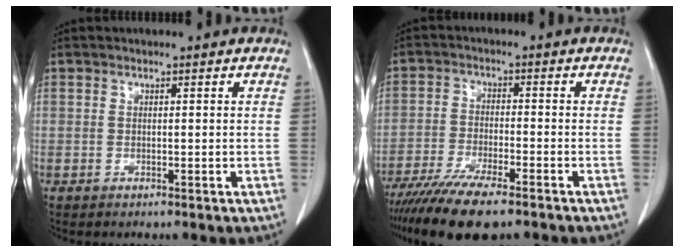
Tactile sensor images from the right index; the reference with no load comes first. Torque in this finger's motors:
{"motor_torque": [0.09, -0.15, 0.55, 0.14]}